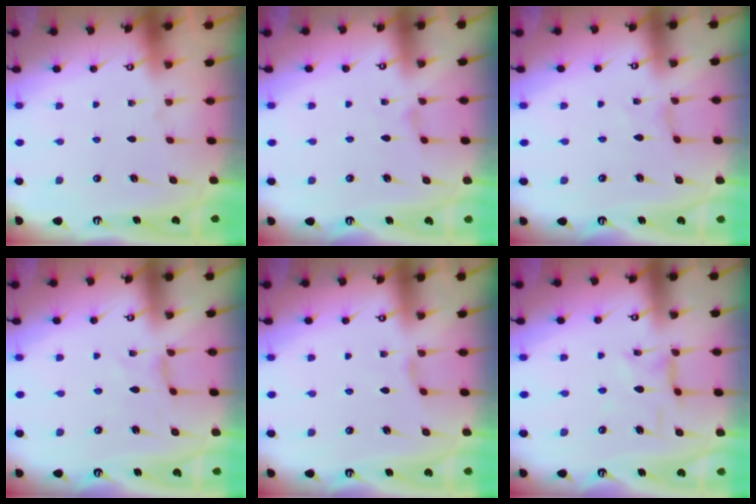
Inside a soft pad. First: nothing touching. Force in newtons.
{"total": 1.0, "press": 0.9, "slide": 0.3}
{"total": 0.0}
{"total": 0.0}
{"total": 0.0}
{"total": 2.1, "press": 2.1, "slide": 0.3}